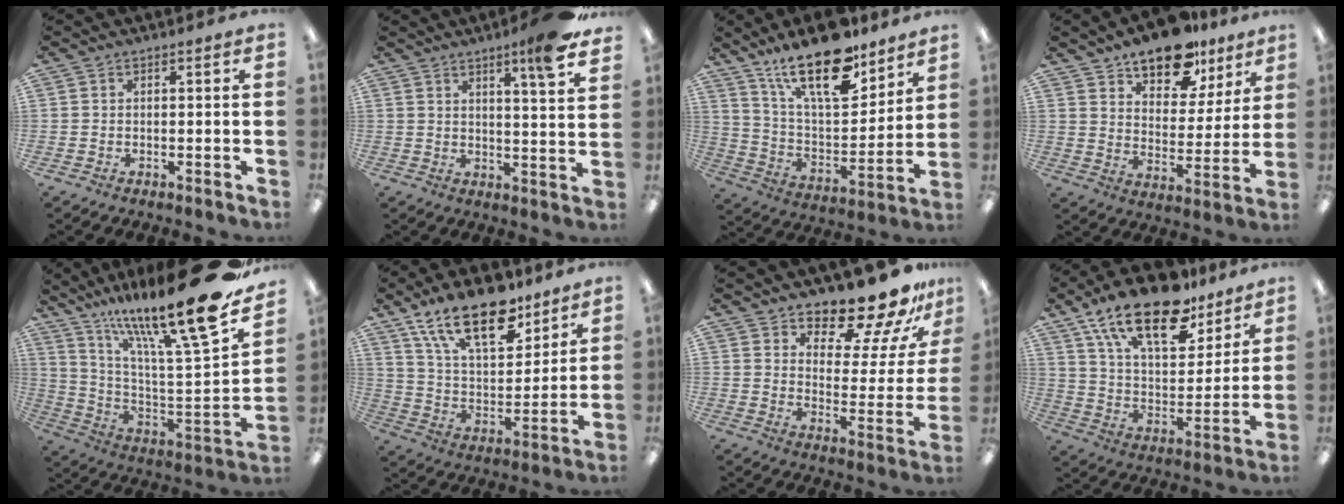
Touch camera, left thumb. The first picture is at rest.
{"total": 8.0, "force": [5.8, 0.2, 5.5], "torque": [-0.072, -0.038, 0.089]}
{"total": 22.2, "force": [15.6, 8.4, 13.3], "torque": [-0.223, -0.097, 0.270]}
{"total": 15.1, "force": [12.0, 6.9, 6.1], "torque": [-0.092, -0.075, 0.213]}
{"total": 24.0, "force": [17.6, 3.3, 16.1], "torque": [-0.238, -0.129, 0.274]}
{"total": 20.8, "force": [14.2, 9.2, 12.1], "torque": [-0.210, -0.070, 0.249]}
{"total": 15.7, "force": [14.1, 4.4, 5.5], "torque": [-0.092, -0.118, 0.240]}
{"total": 21.3, "force": [14.9, 8.8, 12.5], "torque": [-0.221, -0.085, 0.260]}